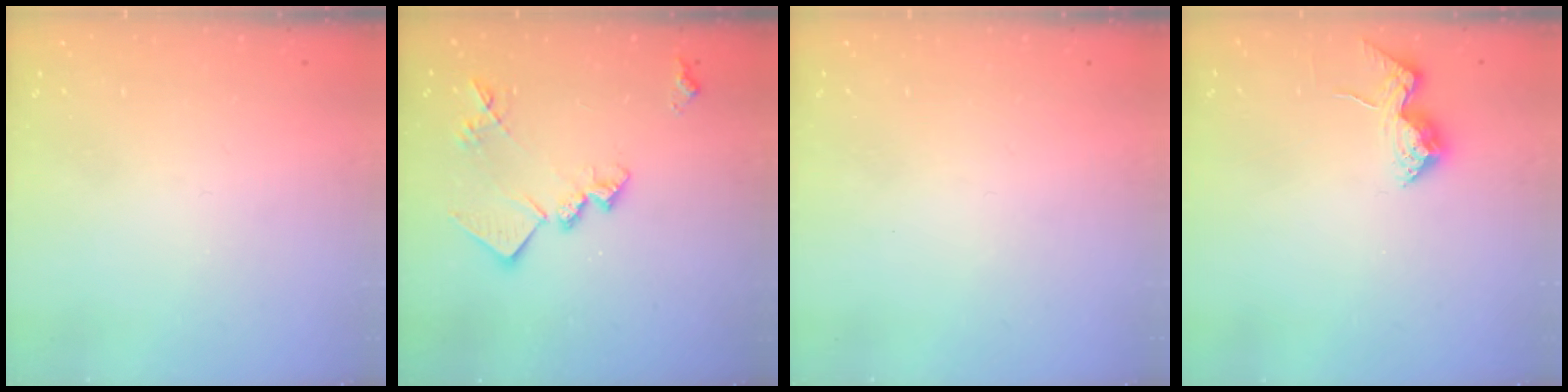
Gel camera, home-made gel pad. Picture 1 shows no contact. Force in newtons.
{"total": 15.2, "press": 15.2, "slide": 0.8}
{"total": 0.0}
{"total": 12.0, "press": 12.0, "slide": 0.8}